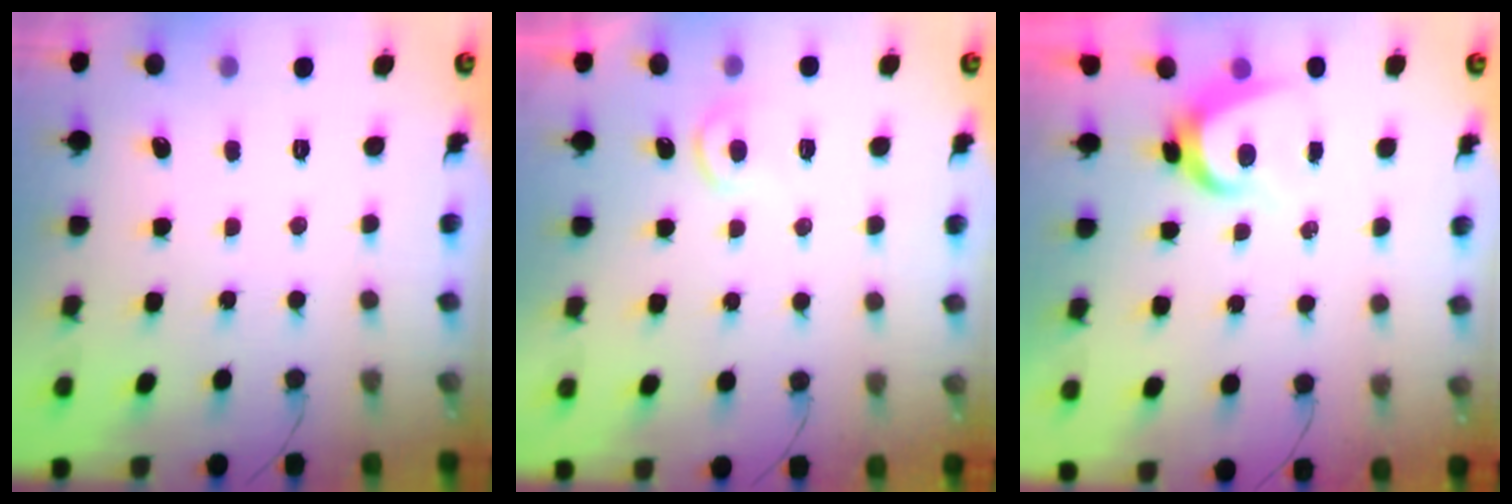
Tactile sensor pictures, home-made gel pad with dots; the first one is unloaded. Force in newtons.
{"total": 5.0, "press": 5.0, "slide": 0.5}
{"total": 5.5, "press": 5.5, "slide": 0.6}